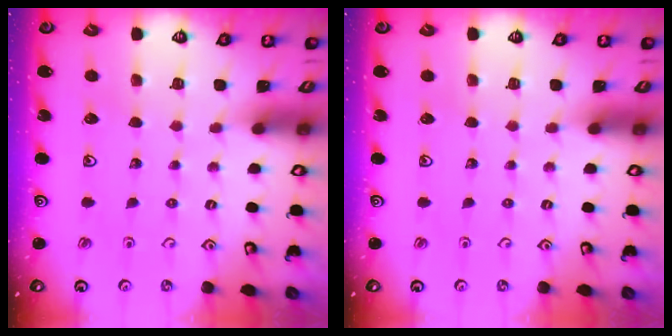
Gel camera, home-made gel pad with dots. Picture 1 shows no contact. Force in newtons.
{"total": 0.0}